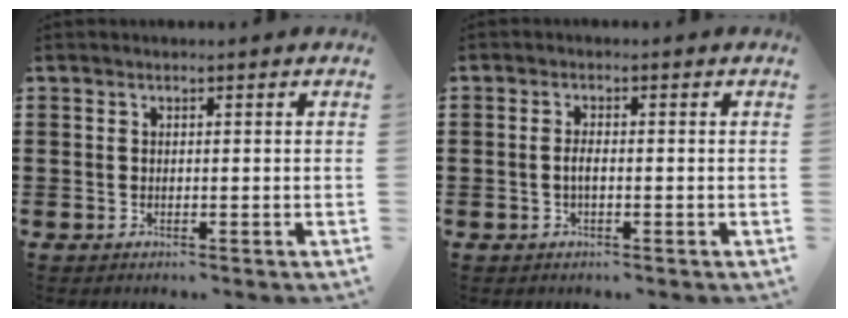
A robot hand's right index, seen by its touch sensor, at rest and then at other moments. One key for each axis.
{"total": 1.6, "fx": -0.4, "fy": 0.4, "fz": 1.5, "tx": -0.036, "ty": -0.003, "tz": -0.009}